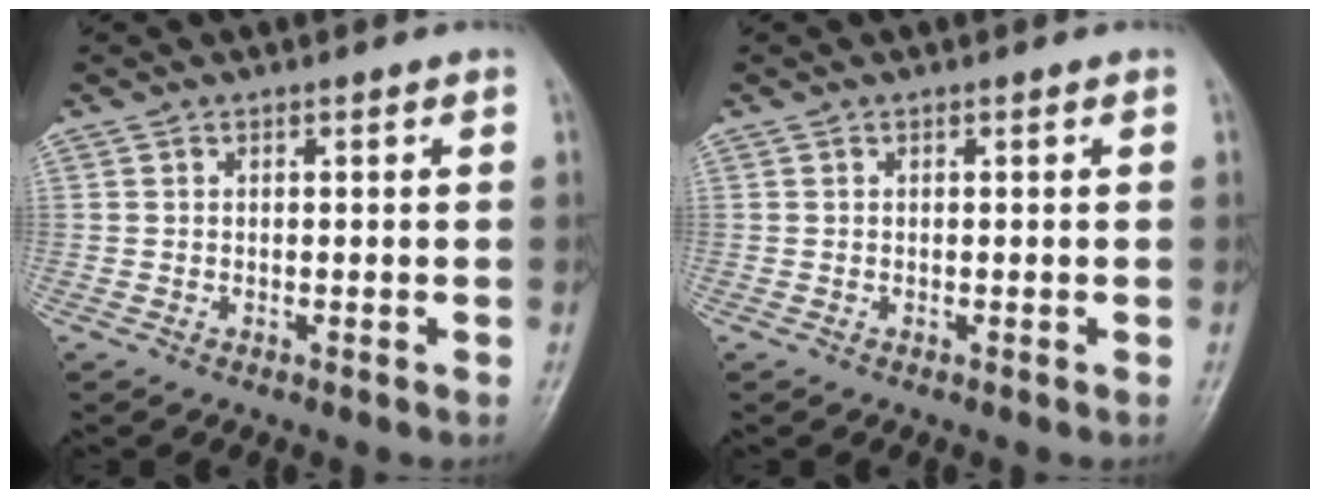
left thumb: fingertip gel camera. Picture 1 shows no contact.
{"total": 0.0}